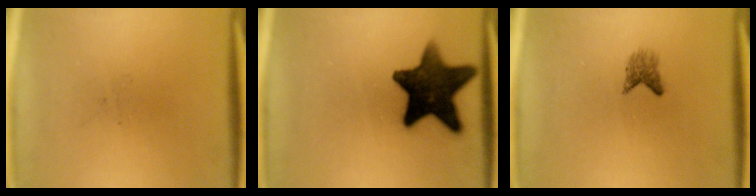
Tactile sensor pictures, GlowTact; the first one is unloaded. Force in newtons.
{"total": 14.5}
{"total": 1.8}